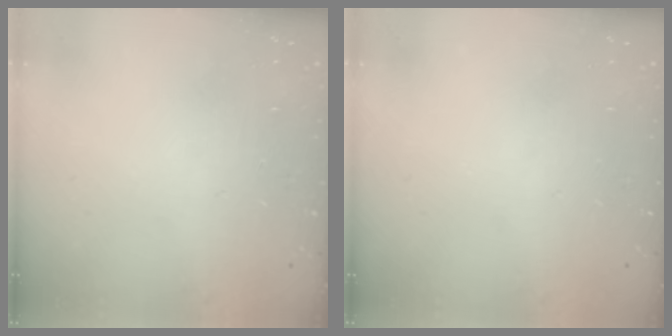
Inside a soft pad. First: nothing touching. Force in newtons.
{"total": 0.0}